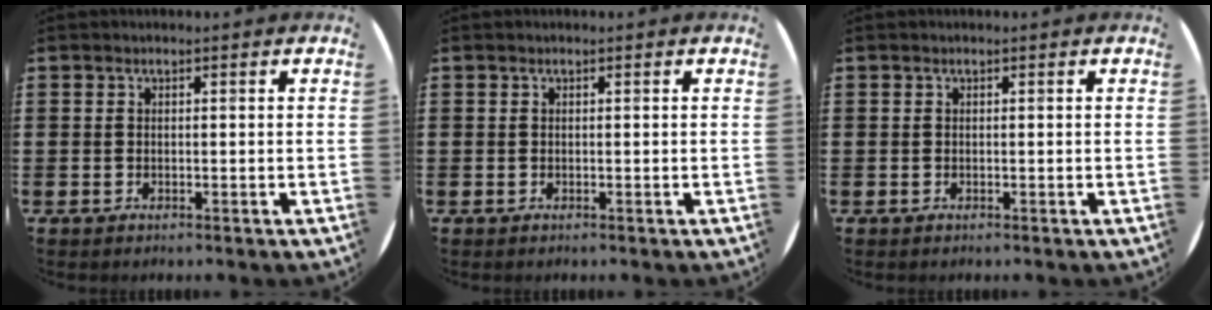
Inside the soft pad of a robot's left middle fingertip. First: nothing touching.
{"total": 0.0}
{"total": 0.0}